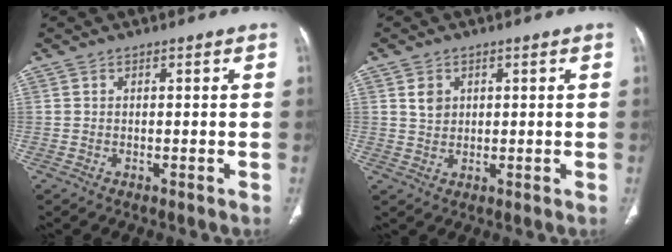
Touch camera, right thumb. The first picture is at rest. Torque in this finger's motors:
{"motor_torque": [0.56, 0.39, 0.14, -0.45, -0.02]}